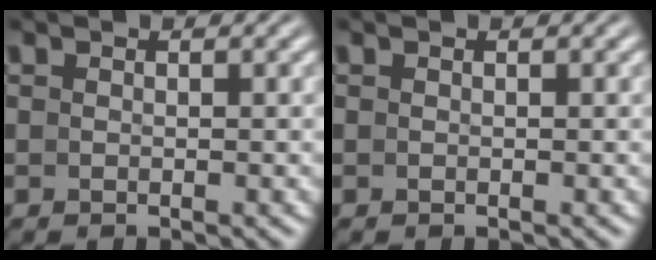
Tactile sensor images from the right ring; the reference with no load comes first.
{"total": 0.0}